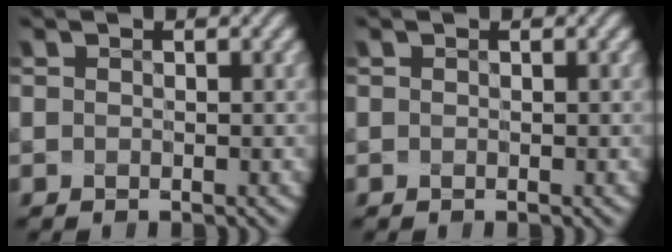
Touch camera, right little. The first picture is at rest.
{"total": 0.0}